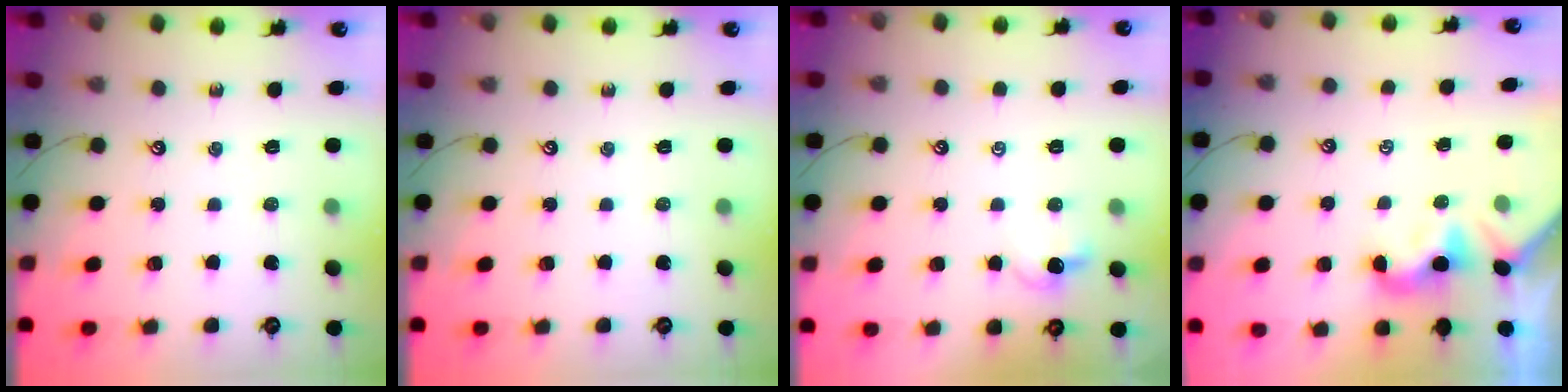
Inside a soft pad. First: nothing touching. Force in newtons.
{"total": 0.0}
{"total": 0.8, "press": 0.6, "slide": 0.5}
{"total": 2.0, "press": 2.0, "slide": 0.5}